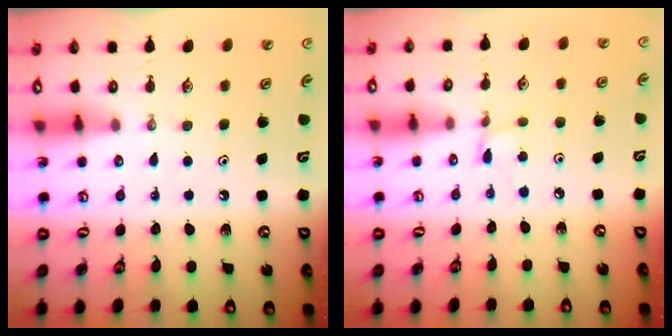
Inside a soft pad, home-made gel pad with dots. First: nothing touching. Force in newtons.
{"total": 1.2, "press": 1.2, "slide": 0.1}